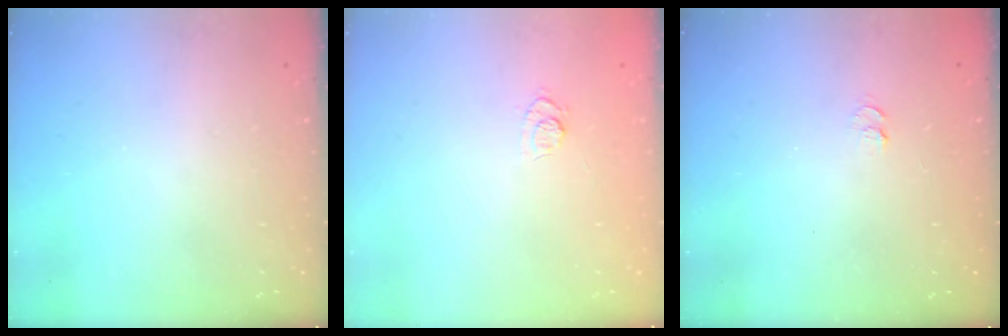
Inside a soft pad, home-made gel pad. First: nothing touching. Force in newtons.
{"total": 6.9, "press": 6.8, "slide": 1.4}
{"total": 5.2, "press": 5.2, "slide": 0.7}